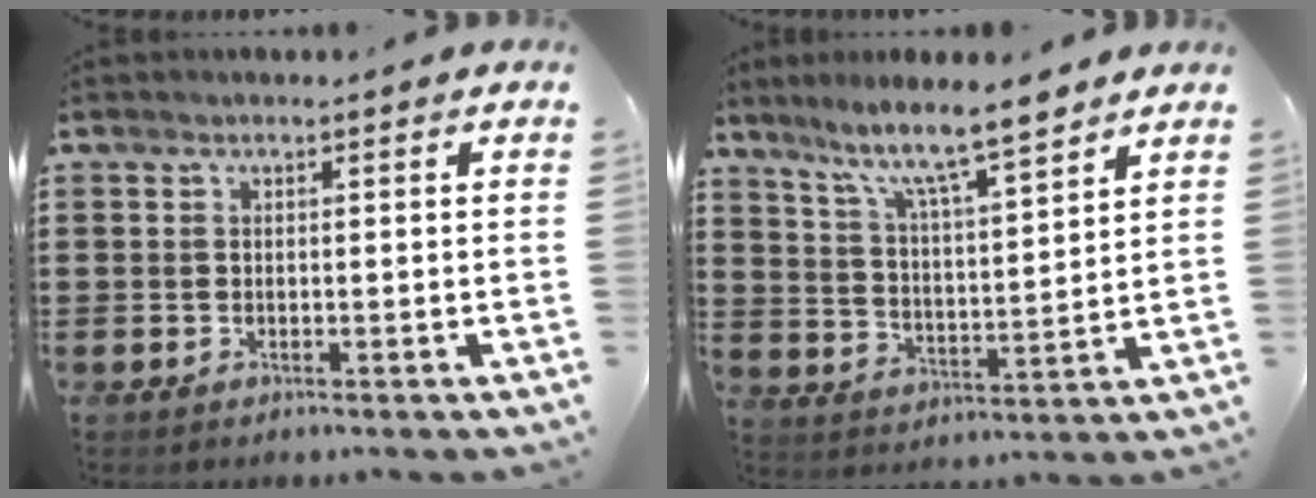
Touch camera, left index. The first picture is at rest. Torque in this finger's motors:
{"motor_torque": [1.42, 0.72, 0.92, 0.21]}